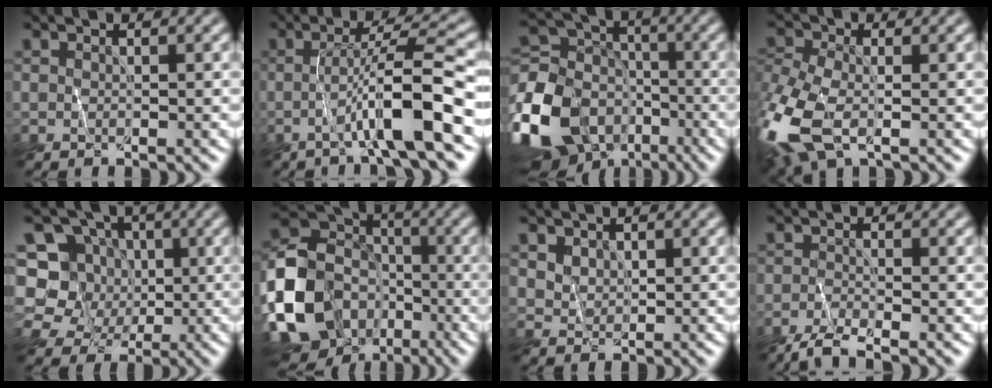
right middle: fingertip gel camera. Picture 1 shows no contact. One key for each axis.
{"total": 7.1, "fx": -2.4, "fy": 0.6, "fz": 6.6, "tx": -0.108, "ty": 0.019, "tz": -0.045}
{"total": 14.2, "fx": -6.3, "fy": 10.3, "fz": 7.5, "tx": -0.190, "ty": -0.016, "tz": -0.135}
{"total": 9.7, "fx": -3.3, "fy": 5.2, "fz": 7.5, "tx": -0.195, "ty": -0.011, "tz": -0.073}
{"total": 6.2, "fx": 1.2, "fy": 5.7, "fz": 2.3, "tx": -0.036, "ty": 0.006, "tz": -0.009}
{"total": 16.8, "fx": -6.5, "fy": 13.7, "fz": 7.2, "tx": -0.168, "ty": -0.026, "tz": -0.138}
{"total": 1.8, "fx": 1.1, "fy": 1.3, "fz": 0.6, "tx": -0.017, "ty": -0.006, "tz": 0.030}
{"total": 2.9, "fx": -2.3, "fy": 0.4, "fz": 1.8, "tx": -0.038, "ty": -0.005, "tz": -0.054}